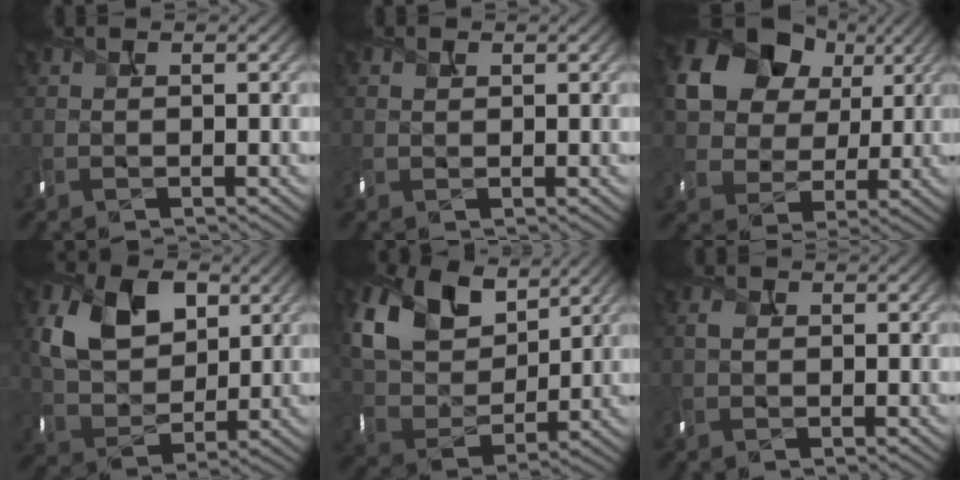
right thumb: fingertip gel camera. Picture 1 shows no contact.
{"total": 0.9, "force": [0.3, 0.7, 0.3], "torque": [-0.011, -0.003, 0.008]}
{"total": 14.0, "force": [5.2, 10.7, 7.3], "torque": [-0.166, 0.022, 0.086]}
{"total": 9.5, "force": [3.2, 6.4, 6.2], "torque": [-0.134, -0.006, 0.060]}
{"total": 12.2, "force": [6.3, 7.8, 6.9], "torque": [-0.179, 0.008, 0.116]}
{"total": 1.0, "force": [0.0, 0.9, 0.4], "torque": [-0.011, -0.001, -0.001]}